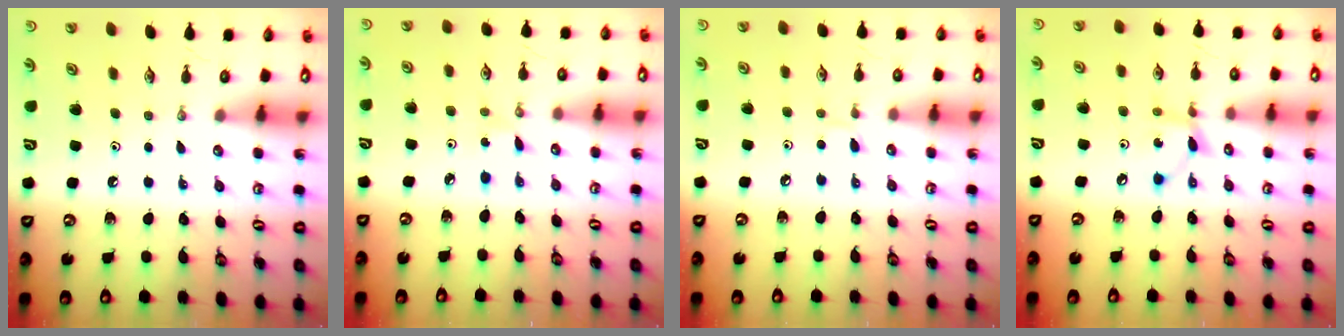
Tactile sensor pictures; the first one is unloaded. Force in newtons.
{"total": 1.5, "press": 1.4, "slide": 0.2}
{"total": 3.4, "press": 3.4, "slide": 0.5}
{"total": 6.2, "press": 6.2, "slide": 0.2}